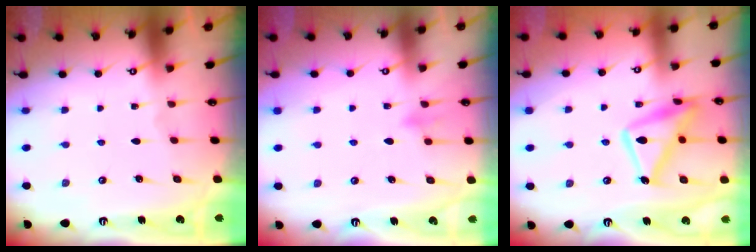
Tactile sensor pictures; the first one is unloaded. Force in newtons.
{"total": 7.6, "press": 7.5, "slide": 0.8}
{"total": 14.8, "press": 14.8, "slide": 1.0}